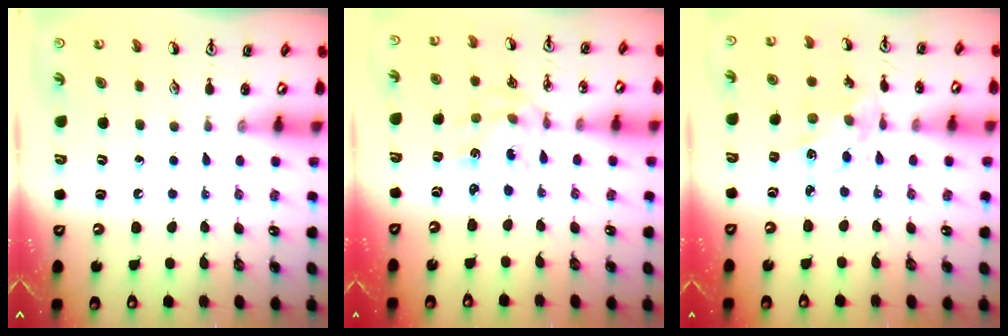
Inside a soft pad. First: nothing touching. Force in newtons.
{"total": 1.9, "press": 1.8, "slide": 0.8}
{"total": 4.4, "press": 4.3, "slide": 1.1}